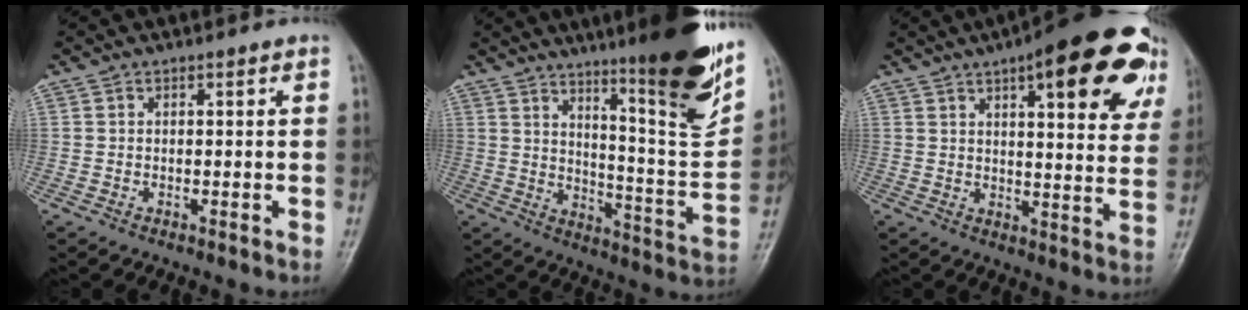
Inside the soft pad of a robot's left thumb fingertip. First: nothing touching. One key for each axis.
{"total": 21.8, "fx": 13.7, "fy": 3.1, "fz": 16.7, "tx": -0.206, "ty": -0.078, "tz": 0.207}
{"total": 21.2, "fx": 11.0, "fy": 6.5, "fz": 16.9, "tx": -0.194, "ty": -0.022, "tz": 0.137}